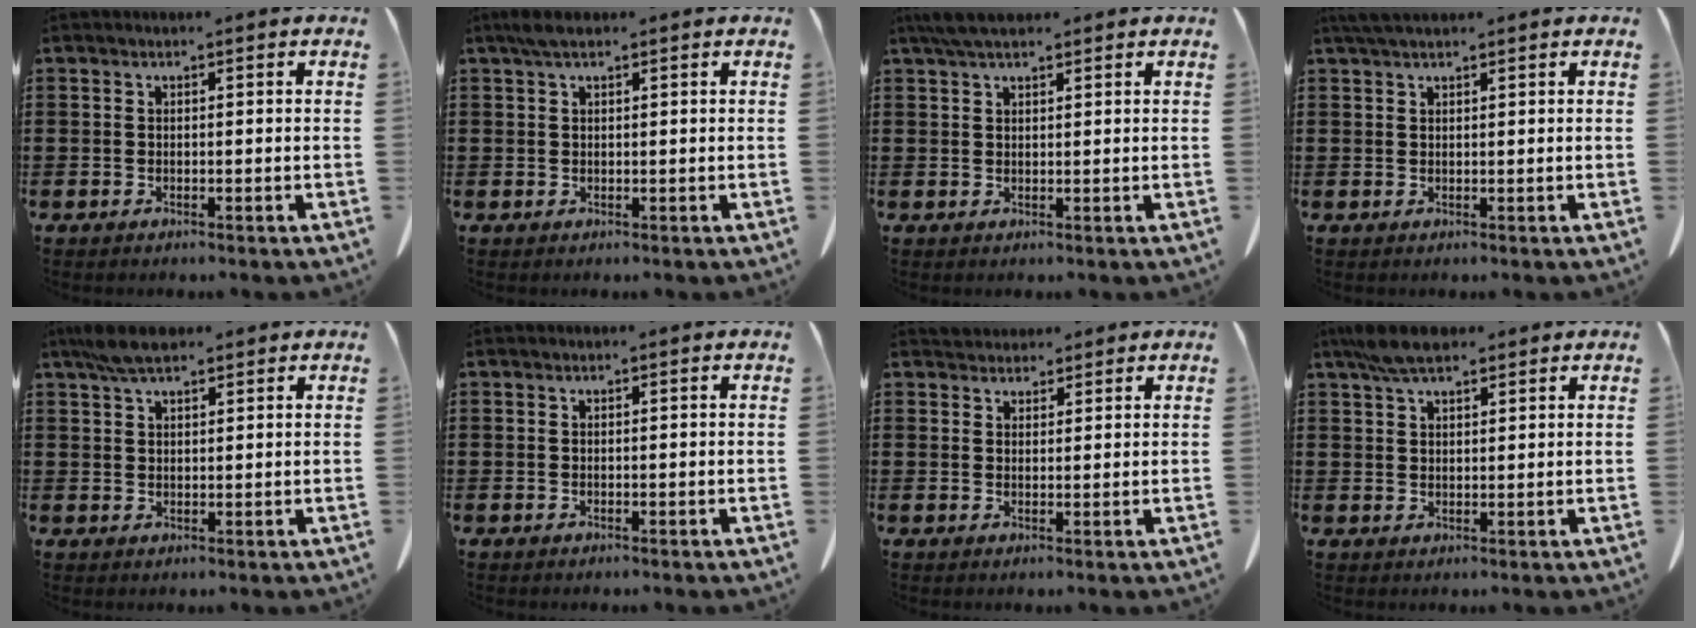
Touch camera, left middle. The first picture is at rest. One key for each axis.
{"total": 2.0, "fx": 1.2, "fy": 0.8, "fz": 1.4, "tx": -0.031, "ty": 0.003, "tz": 0.022}
{"total": 3.6, "fx": 2.7, "fy": 0.9, "fz": 2.2, "tx": -0.050, "ty": 0.001, "tz": 0.052}
{"total": 2.3, "fx": 1.8, "fy": 0.3, "fz": 1.3, "tx": -0.031, "ty": 0.002, "tz": 0.034}
{"total": 4.7, "fx": 3.5, "fy": 1.5, "fz": 2.7, "tx": -0.062, "ty": 0.000, "tz": 0.066}
{"total": 0.0}
{"total": 2.2, "fx": 2.1, "fy": 0.6, "fz": -0.1, "tx": 0.004, "ty": -0.005, "tz": 0.041}
{"total": 5.7, "fx": 4.4, "fy": 1.9, "fz": 3.0, "tx": -0.072, "ty": -0.003, "tz": 0.084}